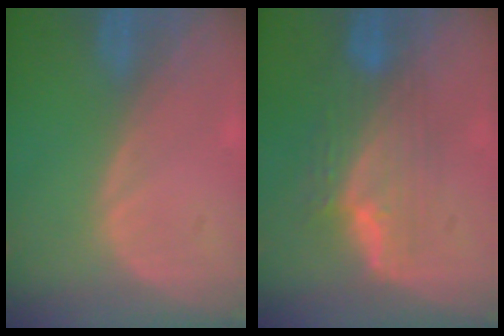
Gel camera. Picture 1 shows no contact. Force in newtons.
{"total": 7.5, "press": 7.1, "slide": 2.6}